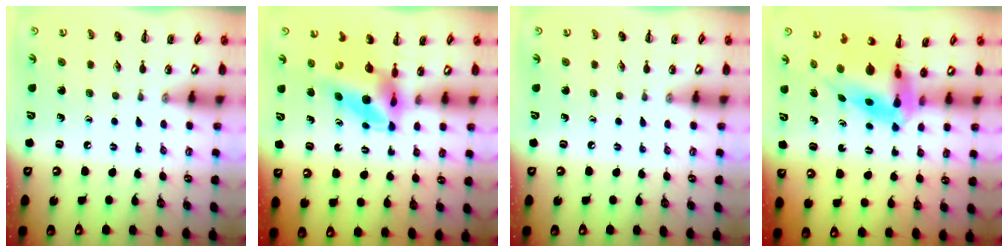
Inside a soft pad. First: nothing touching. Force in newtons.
{"total": 5.4, "press": 5.2, "slide": 1.6}
{"total": 0.0}
{"total": 7.7, "press": 7.2, "slide": 2.5}